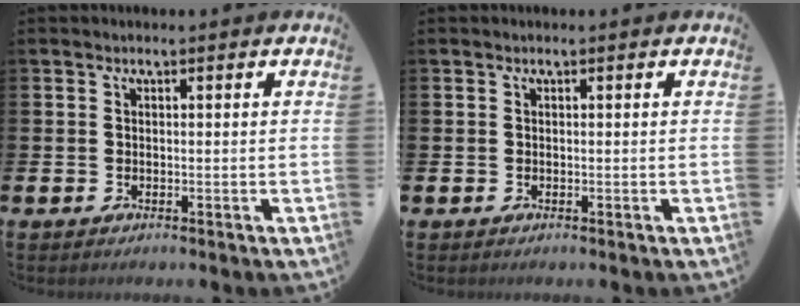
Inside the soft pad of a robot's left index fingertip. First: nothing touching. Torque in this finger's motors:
{"motor_torque": [-0.06, -0.03, -0.02, 0.01]}